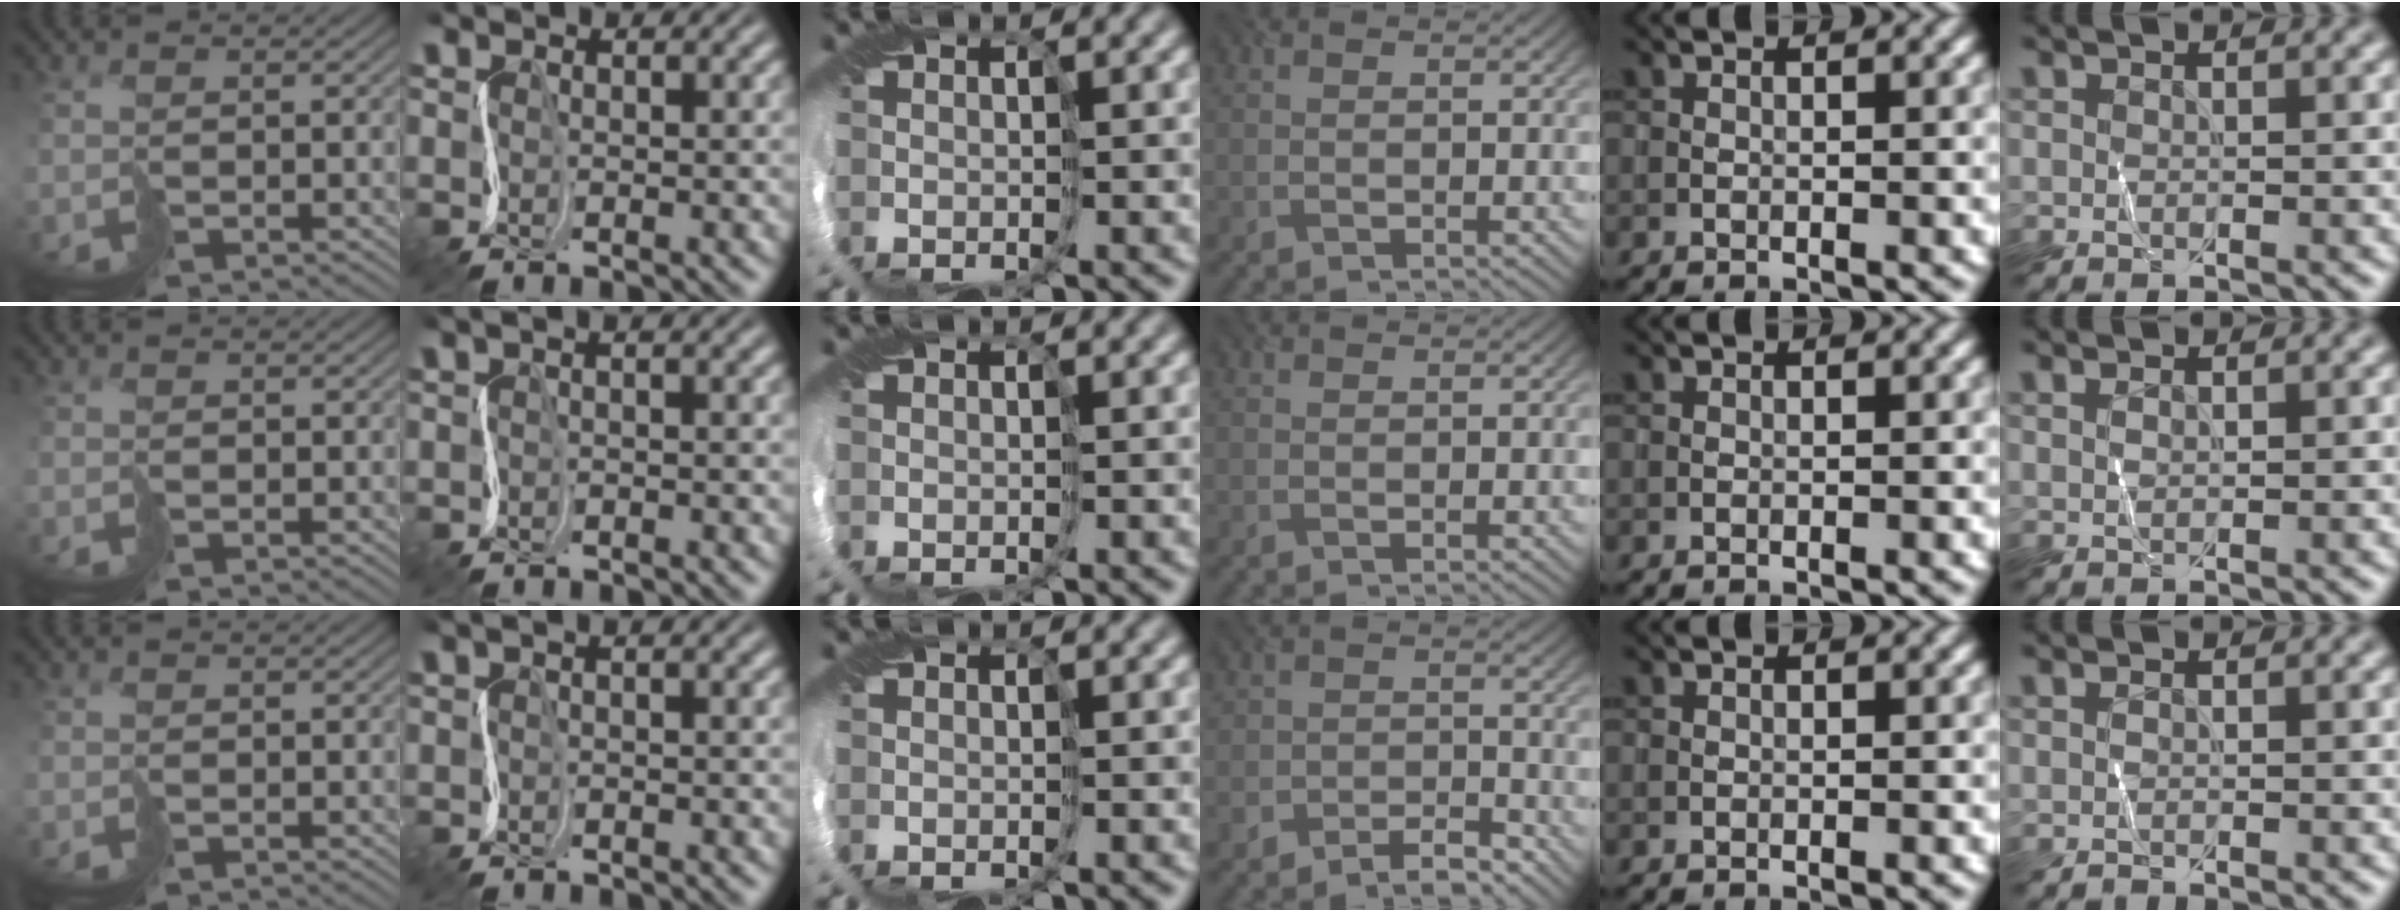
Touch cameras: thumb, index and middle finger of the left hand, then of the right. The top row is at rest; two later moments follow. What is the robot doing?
{"motion": "cut", "object": "paper"}